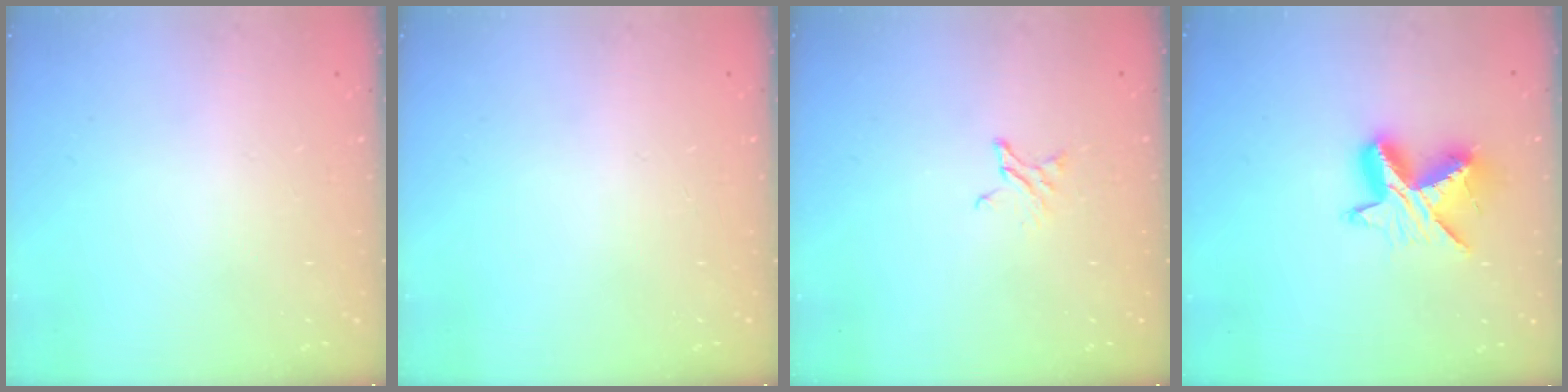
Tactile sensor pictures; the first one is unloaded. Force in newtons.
{"total": 0.0}
{"total": 2.0, "press": 2.0, "slide": 0.1}
{"total": 9.8, "press": 9.8, "slide": 0.7}